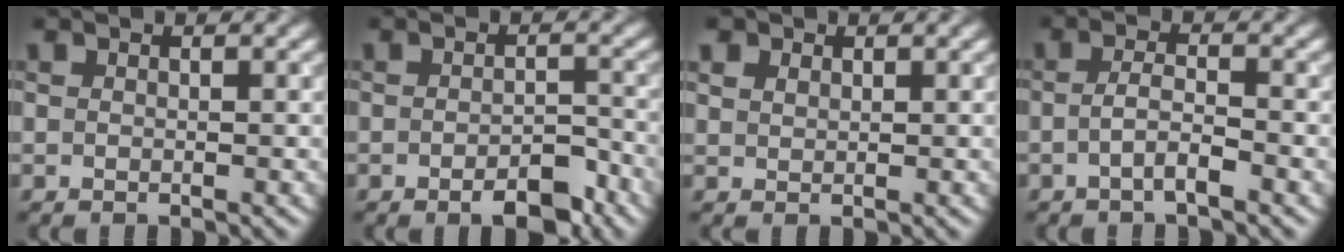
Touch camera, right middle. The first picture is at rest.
{"total": 3.8, "force": [-2.2, 1.5, 2.7], "torque": [-0.035, 0.001, -0.031]}
{"total": 2.0, "force": [1.4, 1.2, 0.7], "torque": [-0.017, 0.002, 0.020]}
{"total": 2.1, "force": [-0.9, 0.4, 1.8], "torque": [-0.035, 0.006, -0.022]}